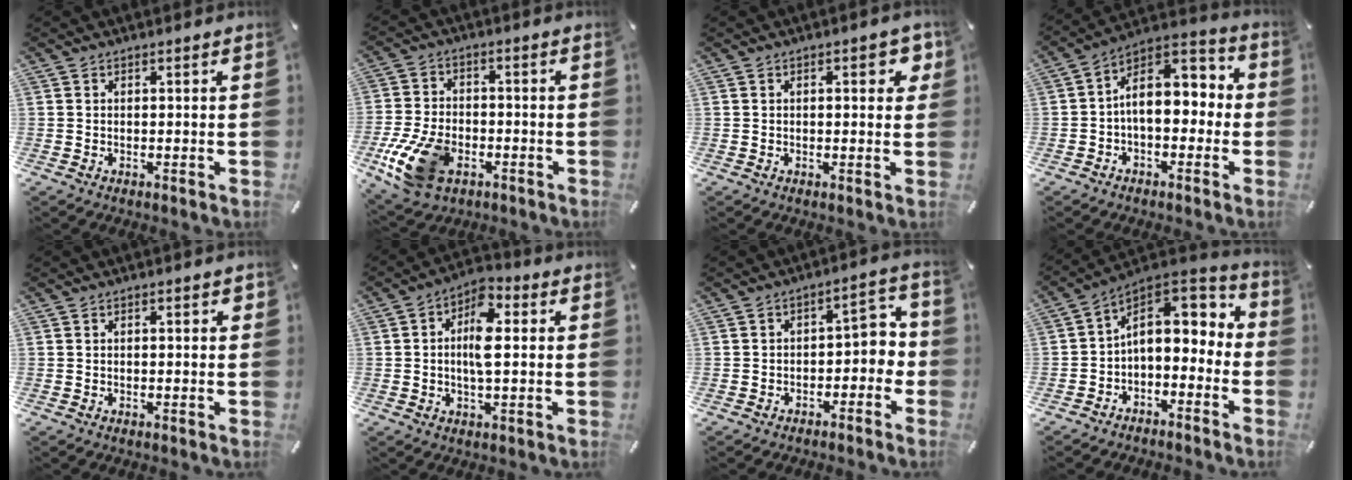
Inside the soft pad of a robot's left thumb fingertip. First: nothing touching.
{"total": 14.4, "force": [-5.9, 9.0, 9.5], "torque": [-0.198, 0.022, -0.099]}
{"total": 4.7, "force": [1.3, 2.0, 4.0], "torque": [-0.043, -0.006, 0.011]}
{"total": 10.5, "force": [0.3, 7.6, 7.2], "torque": [-0.100, -0.004, 0.008]}
{"total": 1.0, "force": [0.0, 0.3, 0.9], "torque": [-0.017, 0.002, -0.002]}
{"total": 8.8, "force": [0.6, 4.1, 7.8], "torque": [-0.133, -0.001, 0.005]}
{"total": 6.0, "force": [-1.1, 4.0, 4.4], "torque": [-0.058, 0.006, -0.027]}
{"total": 10.9, "force": [2.1, 7.7, 7.5], "torque": [-0.102, -0.013, 0.041]}